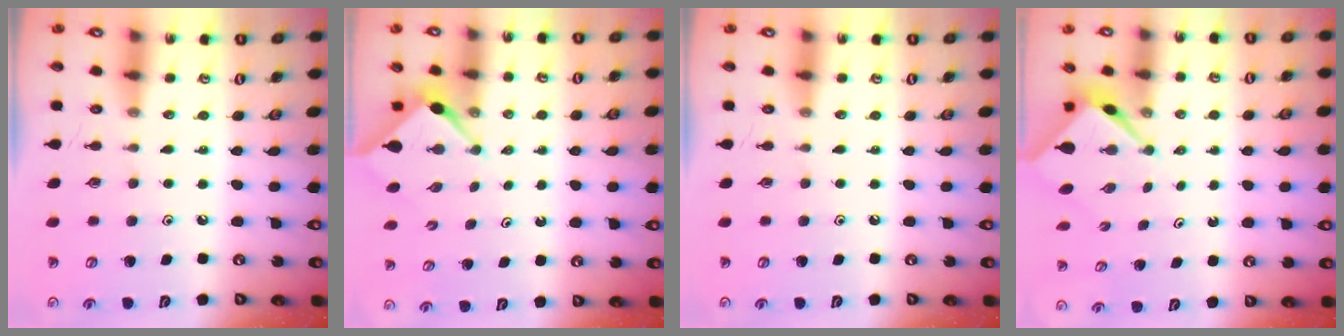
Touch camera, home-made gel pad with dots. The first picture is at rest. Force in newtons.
{"total": 2.9, "press": 2.9, "slide": 0.3}
{"total": 0.0}
{"total": 2.5, "press": 2.4, "slide": 0.3}